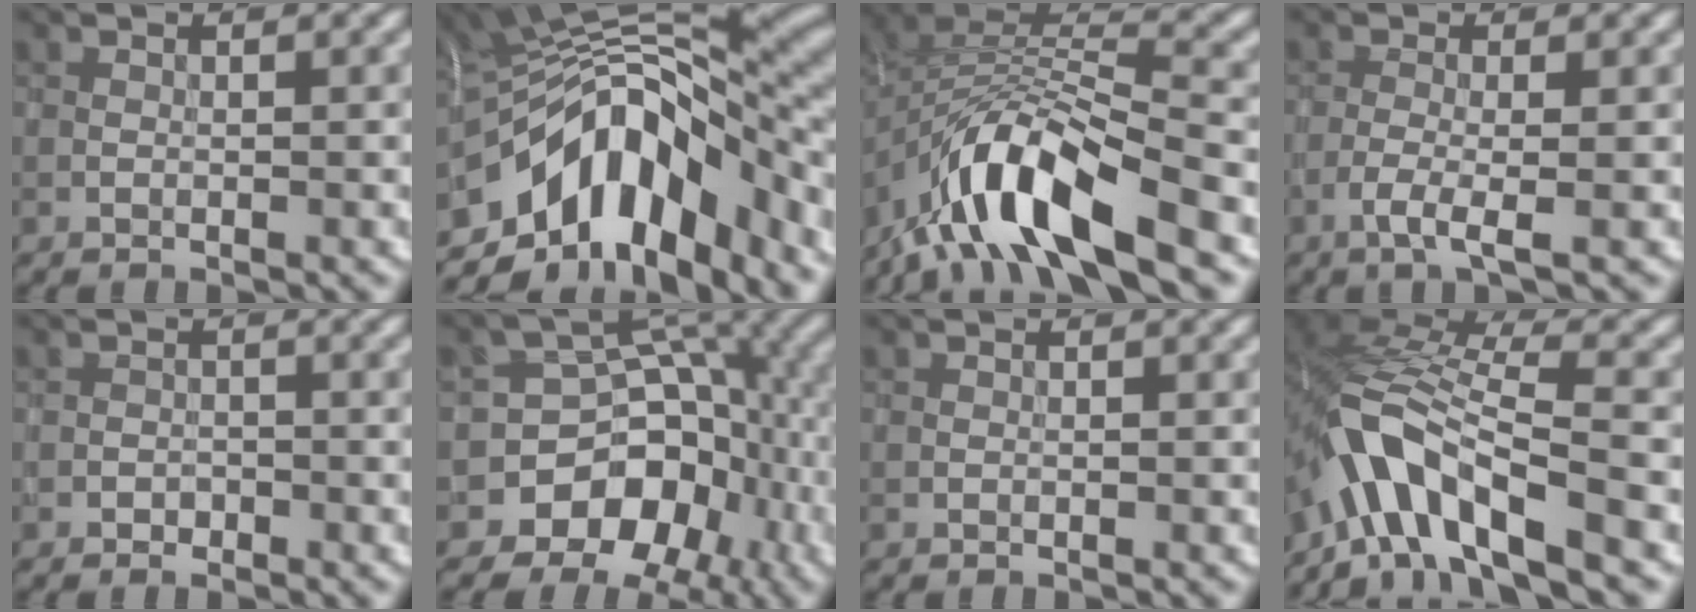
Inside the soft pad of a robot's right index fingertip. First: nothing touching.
{"total": 13.7, "force": [-5.1, 6.9, 10.7], "torque": [-0.153, 0.017, -0.092]}
{"total": 10.6, "force": [-6.5, 3.8, 7.4], "torque": [-0.132, 0.002, -0.129]}
{"total": 2.4, "force": [-1.0, 0.5, 2.2], "torque": [-0.043, 0.003, -0.027]}
{"total": 0.8, "force": [-0.5, 0.5, 0.2], "torque": [0.000, 0.000, -0.010]}
{"total": 9.0, "force": [-4.4, 7.2, 3.2], "torque": [-0.027, 0.022, -0.087]}
{"total": 0.0}
{"total": 9.2, "force": [-5.5, 3.1, 6.8], "torque": [-0.119, 0.007, -0.112]}